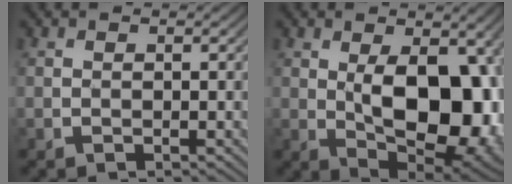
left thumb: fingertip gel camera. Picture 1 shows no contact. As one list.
[{"total": 14.3, "force": [-0.9, 7.8, 11.9], "torque": [-0.164, -0.015, -0.006]}]